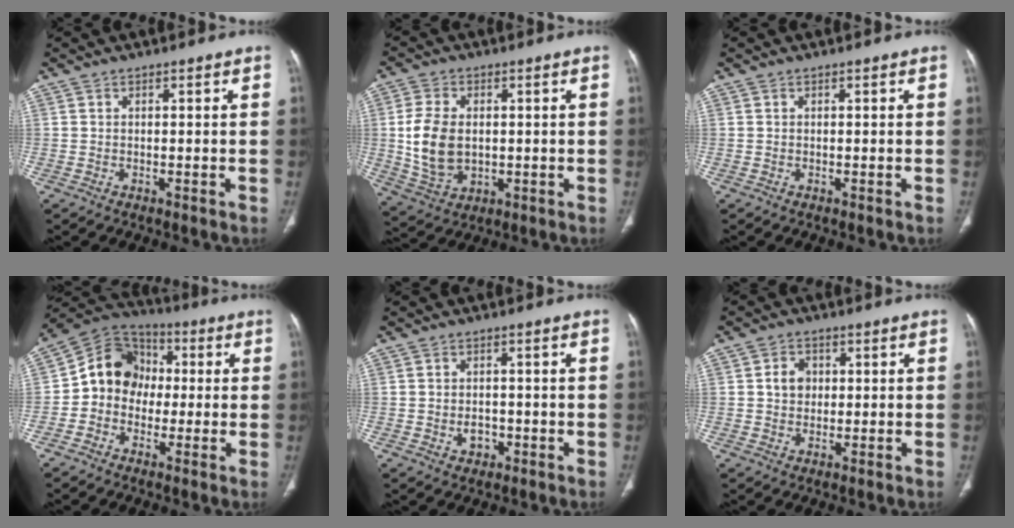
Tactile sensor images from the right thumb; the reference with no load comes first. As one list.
[{"total": 10.8, "force": [0.3, 7.2, 8.0], "torque": [-0.155, -0.005, 0.017]}, {"total": 0.0}, {"total": 12.0, "force": [-0.5, 10.4, 6.0], "torque": [-0.071, 0.034, -0.026]}, {"total": 3.0, "force": [-0.8, 2.4, 1.6], "torque": [-0.016, 0.006, -0.008]}, {"total": 4.1, "force": [0.6, 3.4, 2.1], "torque": [-0.018, 0.005, 0.008]}]